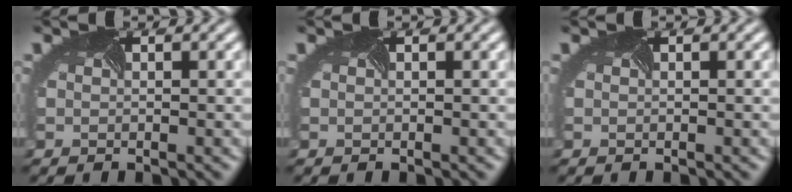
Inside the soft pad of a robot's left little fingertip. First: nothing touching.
{"total": 0.0}
{"total": 0.0}